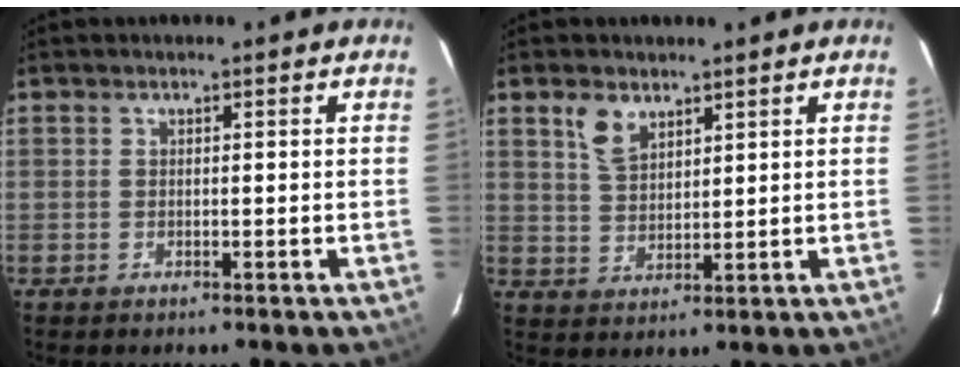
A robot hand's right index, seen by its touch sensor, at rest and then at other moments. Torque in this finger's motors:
{"motor_torque": [0.10, 0.10, 0.10, 0.06]}